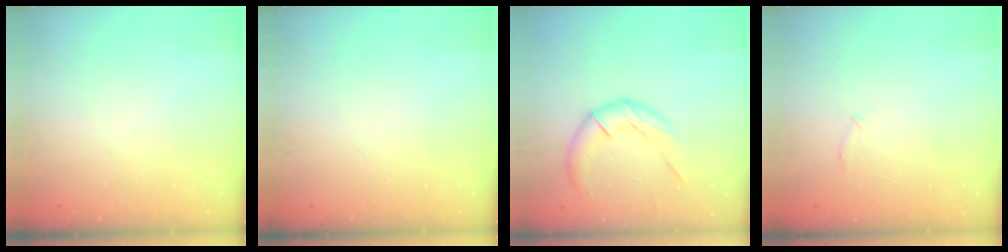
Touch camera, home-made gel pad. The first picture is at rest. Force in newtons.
{"total": 0.0}
{"total": 12.1, "press": 12.0, "slide": 1.1}
{"total": 4.7, "press": 4.5, "slide": 1.3}